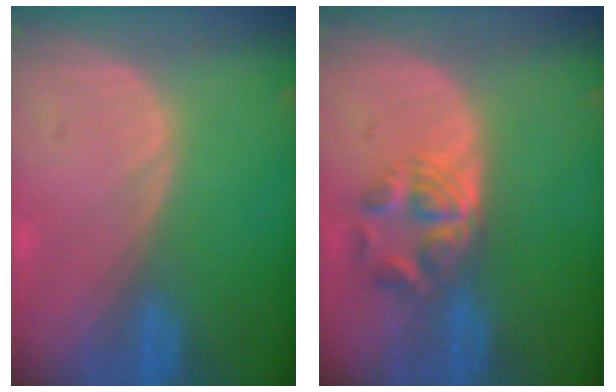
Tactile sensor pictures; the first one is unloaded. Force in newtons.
{"total": 5.9, "press": 4.8, "slide": 3.4}